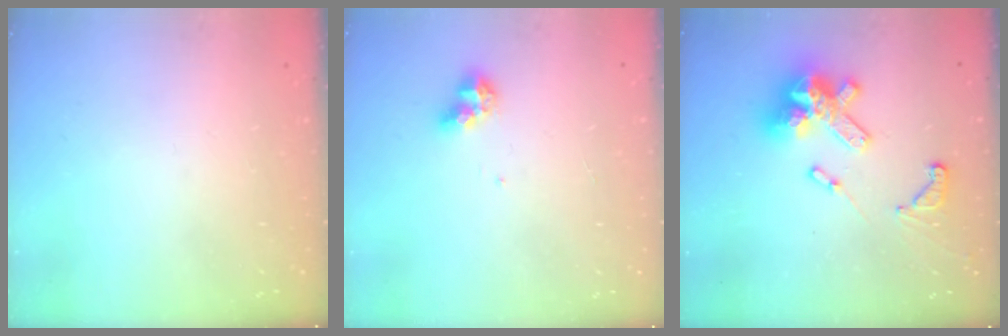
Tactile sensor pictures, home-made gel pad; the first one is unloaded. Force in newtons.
{"total": 6.9, "press": 6.9, "slide": 0.2}
{"total": 17.1, "press": 17.0, "slide": 1.0}